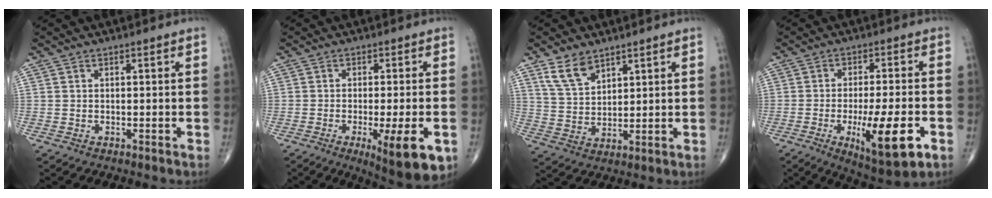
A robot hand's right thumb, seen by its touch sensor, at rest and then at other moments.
{"total": 11.7, "force": [-4.2, 2.7, 10.5], "torque": [-0.145, -0.009, -0.053]}
{"total": 6.6, "force": [4.6, 3.4, 3.2], "torque": [-0.049, -0.025, 0.097]}
{"total": 14.3, "force": [-4.9, 3.5, 12.9], "torque": [-0.205, -0.001, -0.066]}